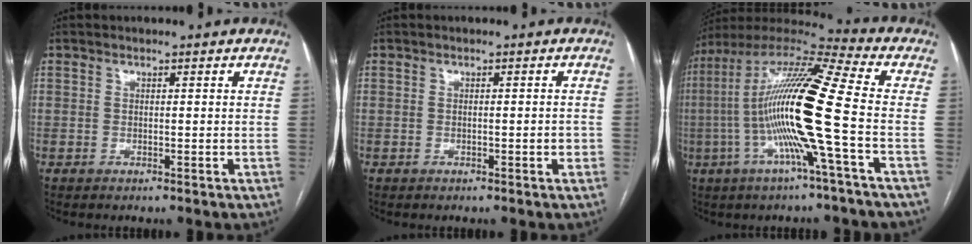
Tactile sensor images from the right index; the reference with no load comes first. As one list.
[{"total": 1.4, "force": [-0.4, 0.3, 1.3], "torque": [-0.020, 0.001, -0.003]}, {"total": 18.8, "force": [-3.1, -0.6, 18.5], "torque": [-0.355, 0.005, -0.076]}]